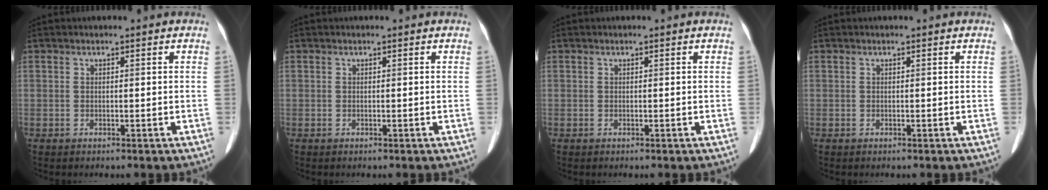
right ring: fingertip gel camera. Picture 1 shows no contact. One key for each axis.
{"total": 0.0}
{"total": 0.0}
{"total": 0.0}